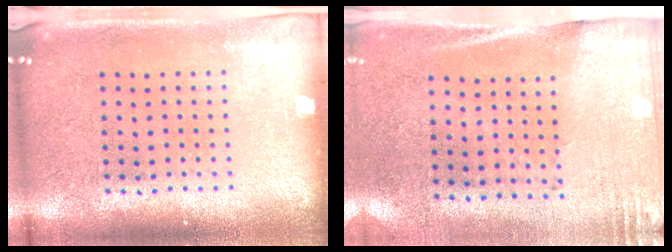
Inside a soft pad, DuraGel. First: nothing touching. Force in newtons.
{"total": 2.7, "press": 2.4, "slide": 1.3}